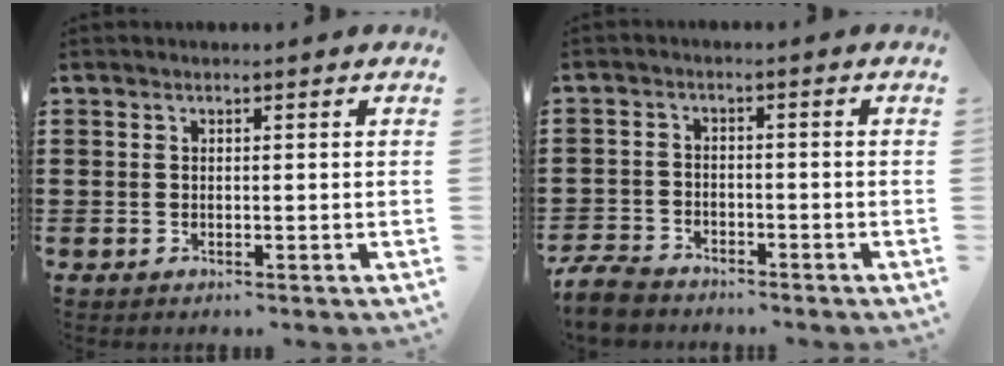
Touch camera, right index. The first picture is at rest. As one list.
[{"total": 4.1, "force": [-3.8, 1.1, 1.0], "torque": [-0.040, -0.001, -0.084]}]